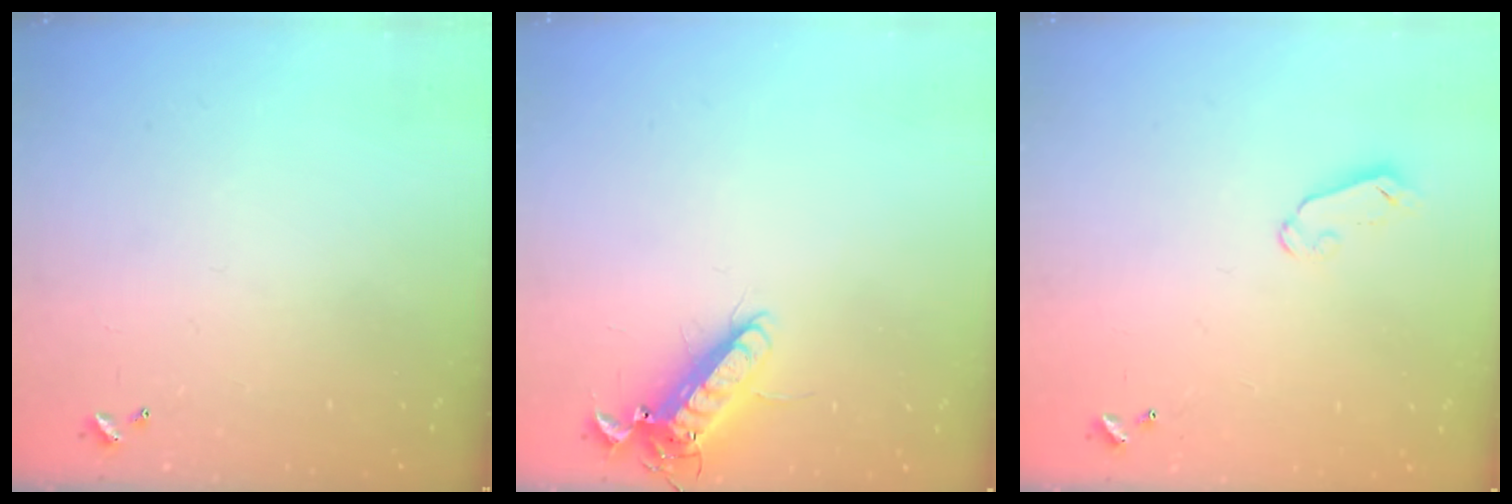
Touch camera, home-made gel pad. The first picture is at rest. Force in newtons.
{"total": 13.3, "press": 13.0, "slide": 2.5}
{"total": 4.0, "press": 4.0, "slide": 0.4}